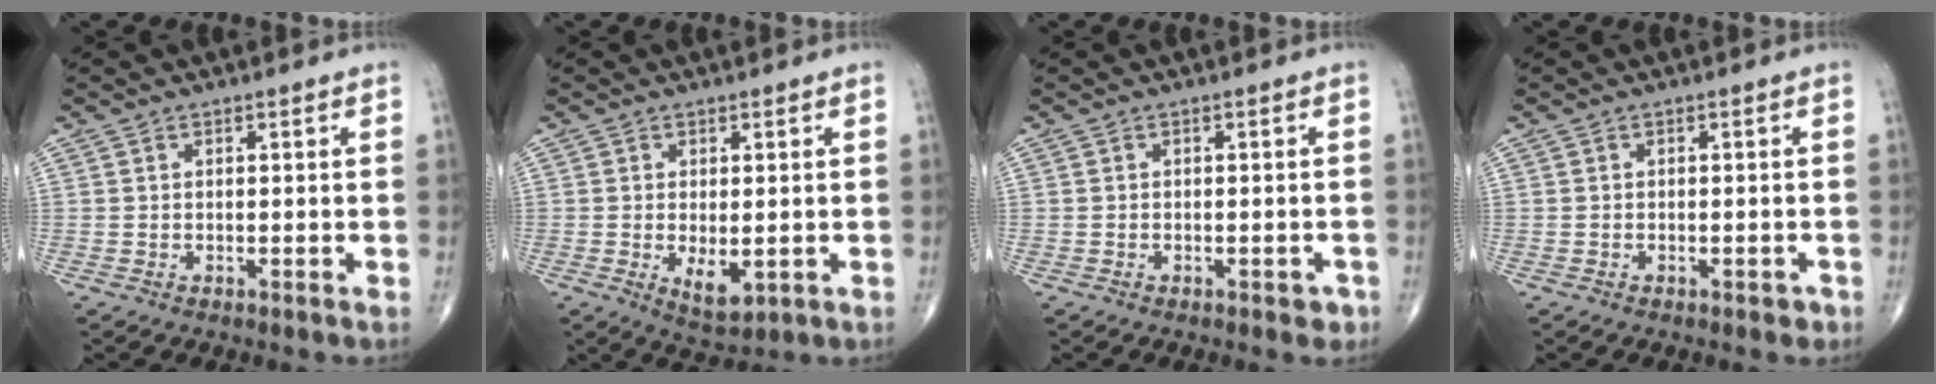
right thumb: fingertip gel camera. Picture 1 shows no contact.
{"total": 5.2, "force": [-0.9, 2.5, 4.5], "torque": [-0.067, -0.014, -0.005]}
{"total": 1.8, "force": [-1.0, 1.0, 1.1], "torque": [-0.007, 0.005, -0.010]}
{"total": 1.2, "force": [-0.7, 0.7, 0.7], "torque": [-0.006, 0.003, -0.008]}